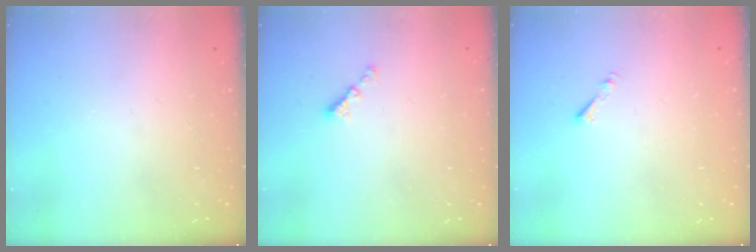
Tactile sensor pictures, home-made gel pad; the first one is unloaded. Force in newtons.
{"total": 2.1, "press": 2.1, "slide": 0.4}
{"total": 0.8, "press": 0.7, "slide": 0.3}